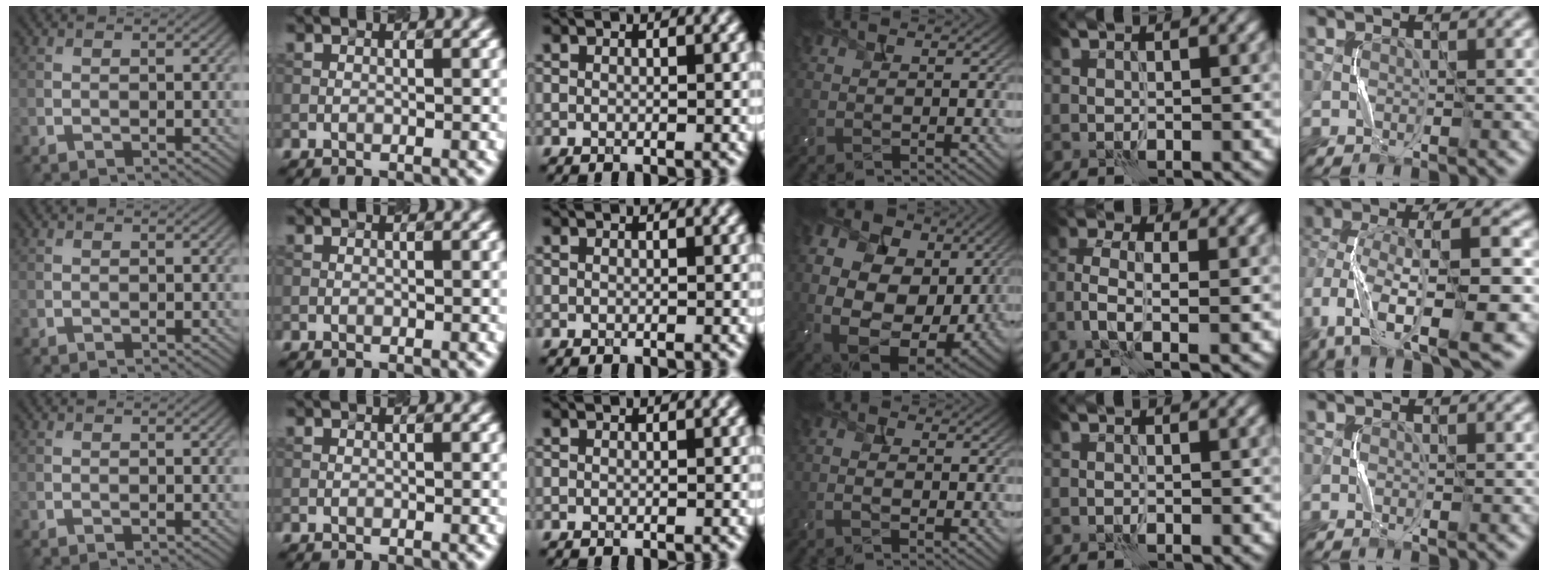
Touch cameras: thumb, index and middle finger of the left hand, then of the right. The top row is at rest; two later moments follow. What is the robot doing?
{"motion": "squeeze", "object": "bubble wrap"}